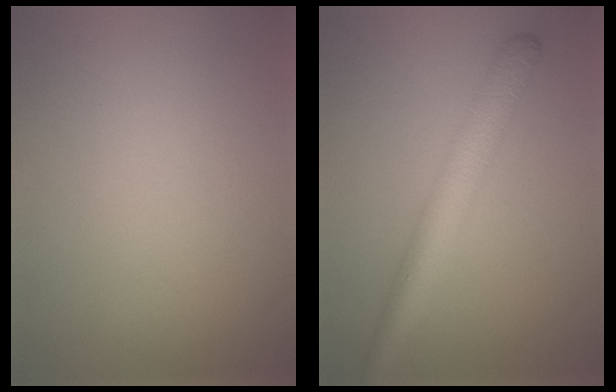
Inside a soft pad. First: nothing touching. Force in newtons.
{"total": 4.2, "press": 4.2, "slide": 0.2}